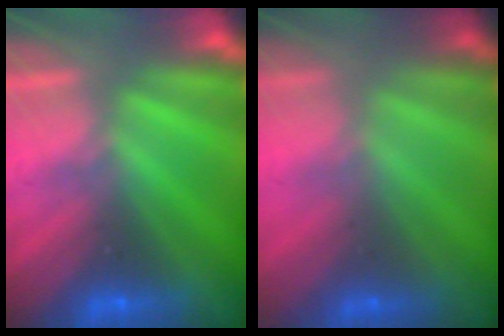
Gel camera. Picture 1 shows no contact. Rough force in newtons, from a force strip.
{"total": 1.5}